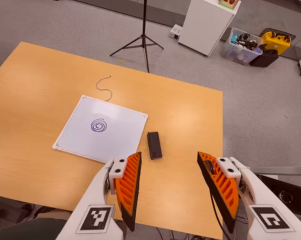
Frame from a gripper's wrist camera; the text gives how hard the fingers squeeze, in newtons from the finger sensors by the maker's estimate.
{"total": 0.0}